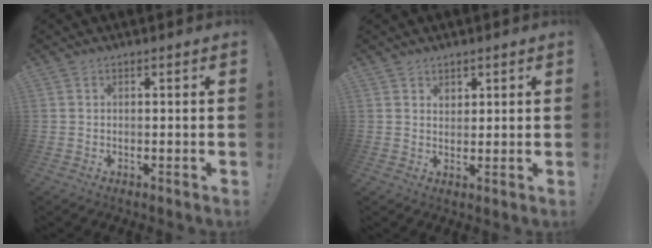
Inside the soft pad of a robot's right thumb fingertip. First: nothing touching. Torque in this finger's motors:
{"motor_torque": [0.28, 0.04, -0.16, 0.06, -0.03]}